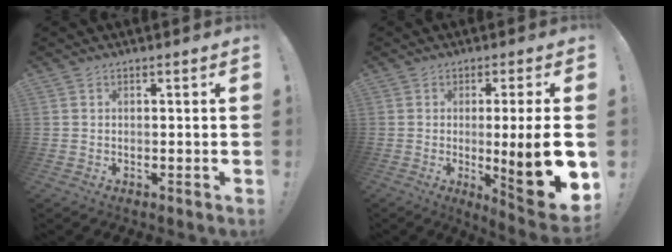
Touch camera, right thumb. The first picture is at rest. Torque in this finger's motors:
{"motor_torque": [0.09, 1.02, 0.79, 0.63, 0.09]}